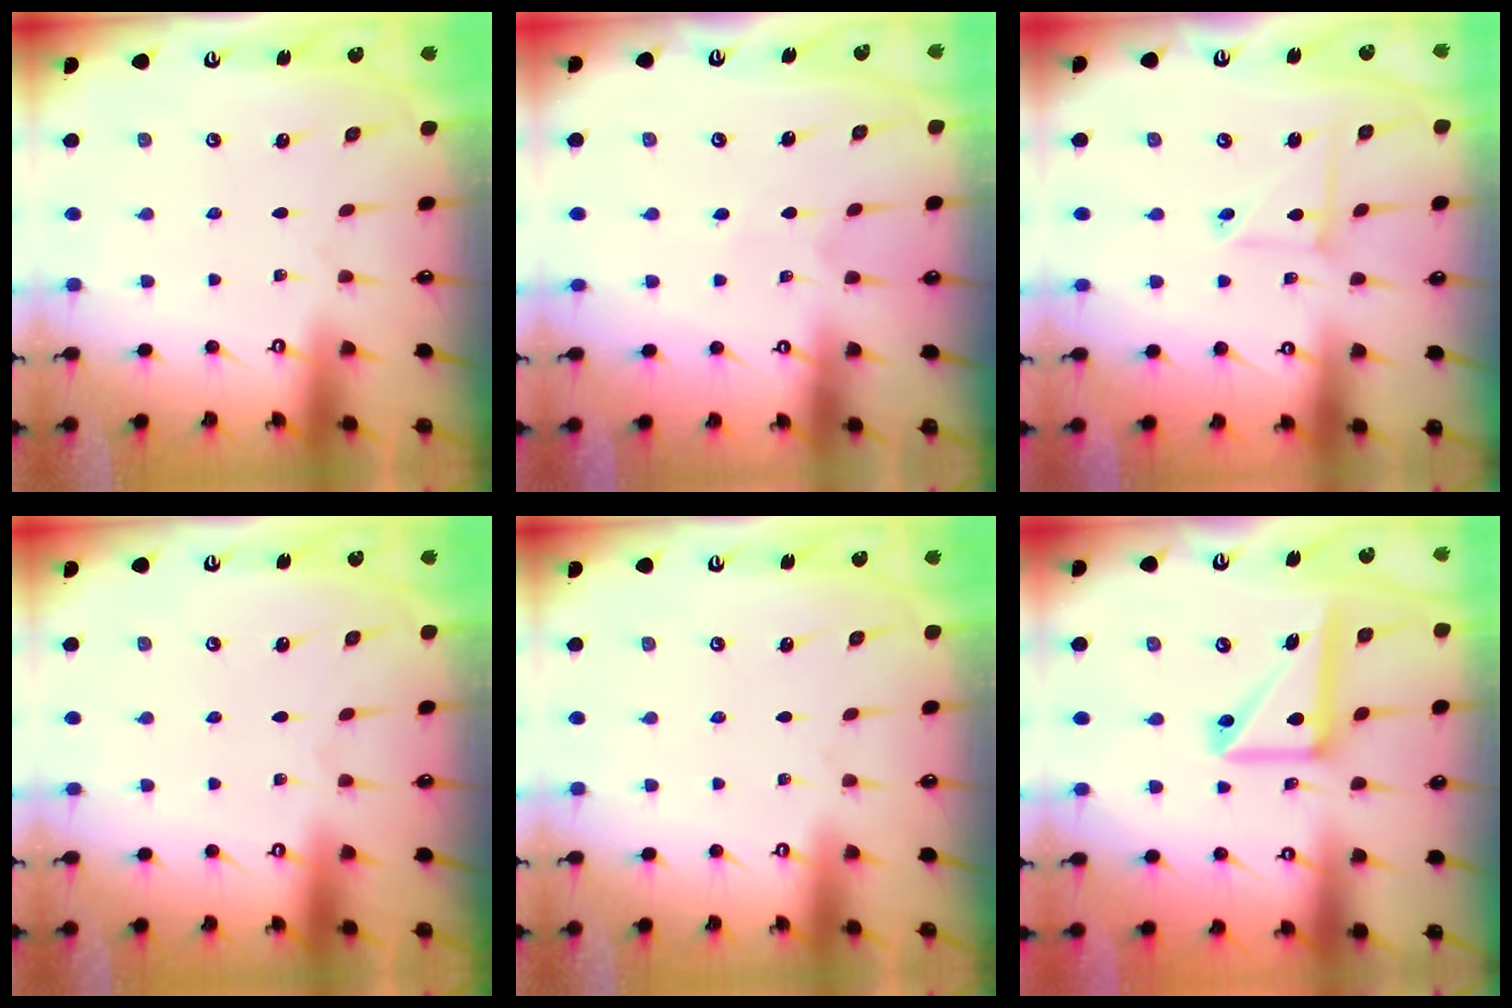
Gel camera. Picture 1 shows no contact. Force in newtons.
{"total": 4.9, "press": 4.9, "slide": 0.5}
{"total": 5.3, "press": 5.3, "slide": 0.5}
{"total": 0.0}
{"total": 0.0}
{"total": 14.6, "press": 14.5, "slide": 1.9}